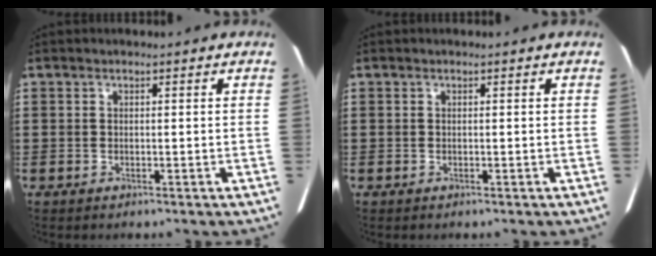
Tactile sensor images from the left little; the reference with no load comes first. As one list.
[{"total": 0.0}]